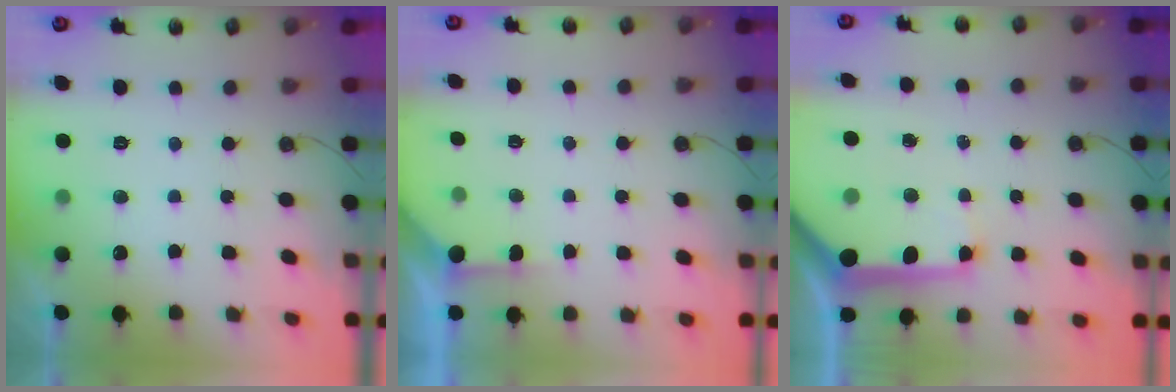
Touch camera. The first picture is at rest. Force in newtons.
{"total": 1.8, "press": 1.8, "slide": 0.3}
{"total": 17.1, "press": 16.9, "slide": 2.4}